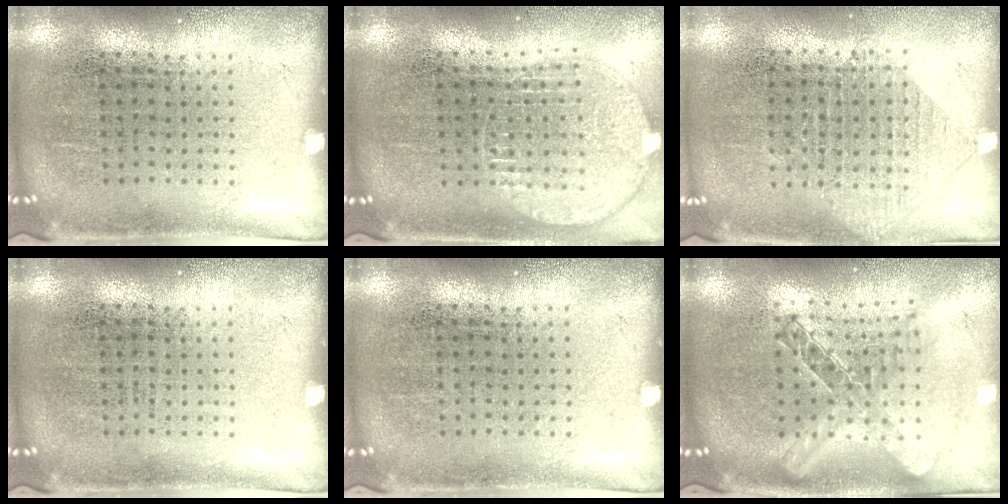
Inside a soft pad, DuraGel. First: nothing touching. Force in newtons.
{"total": 1.3, "press": 1.2, "slide": 0.5}
{"total": 0.9, "press": 0.9, "slide": 0.2}
{"total": 0.0}
{"total": 0.0}
{"total": 2.0, "press": 1.7, "slide": 1.0}